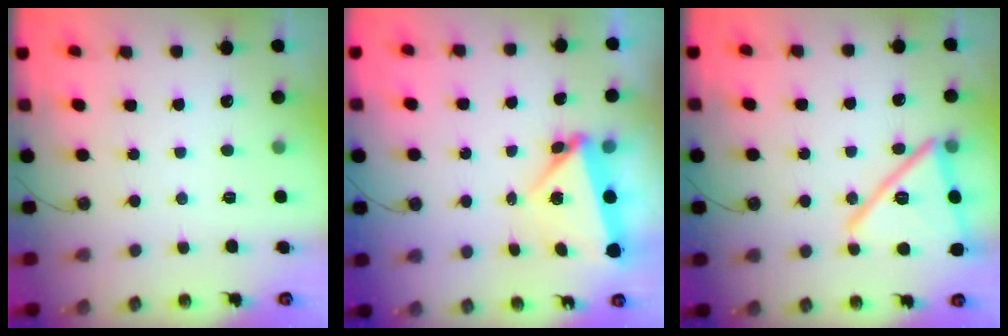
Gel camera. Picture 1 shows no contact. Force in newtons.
{"total": 5.6, "press": 5.6, "slide": 0.8}
{"total": 20.3, "press": 20.2, "slide": 2.3}